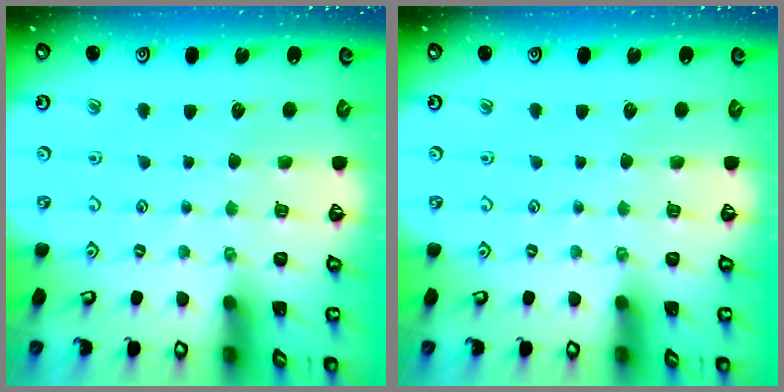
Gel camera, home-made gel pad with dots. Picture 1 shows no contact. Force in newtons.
{"total": 0.0}